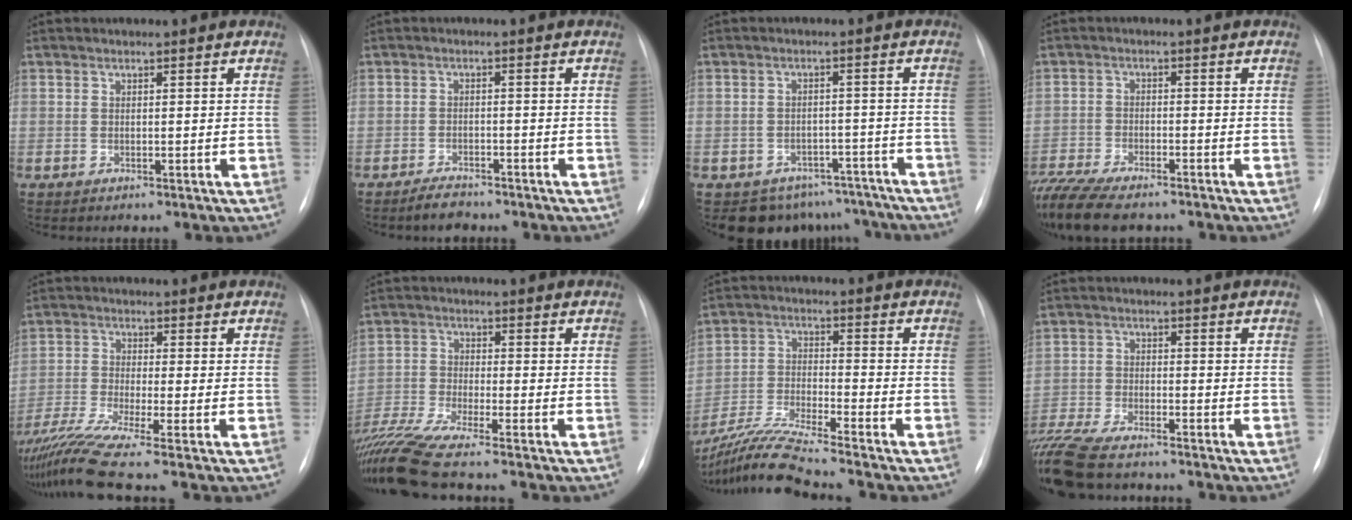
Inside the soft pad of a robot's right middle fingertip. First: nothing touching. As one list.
[{"total": 2.3, "force": [-1.8, 1.1, 0.9], "torque": [-0.017, 0.000, -0.021]}, {"total": 9.5, "force": [-7.9, 5.3, 0.2], "torque": [0.022, 0.031, -0.089]}, {"total": 13.1, "force": [-11.0, 3.1, 6.4], "torque": [-0.127, -0.018, -0.176]}, {"total": 9.0, "force": [-7.0, -1.9, 5.4], "torque": [-0.104, -0.019, -0.123]}, {"total": 12.0, "force": [-10.1, -1.0, 6.5], "torque": [-0.131, -0.020, -0.183]}, {"total": 11.3, "force": [-10.1, -2.0, 4.7], "torque": [-0.088, -0.022, -0.185]}, {"total": 12.2, "force": [-10.4, 2.1, 5.9], "torque": [-0.111, -0.020, -0.174]}]